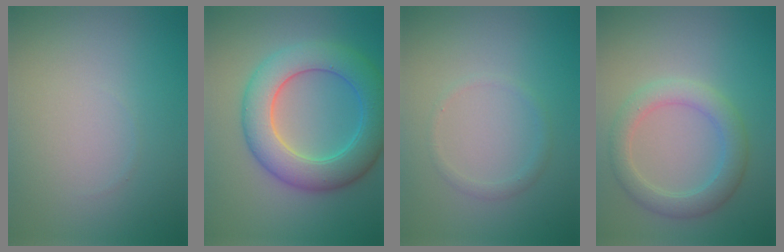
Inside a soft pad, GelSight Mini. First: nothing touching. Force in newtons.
{"total": 7.8, "press": 7.8, "slide": 0.3}
{"total": 0.9, "press": 0.9, "slide": 0.1}
{"total": 3.6, "press": 3.6, "slide": 0.4}